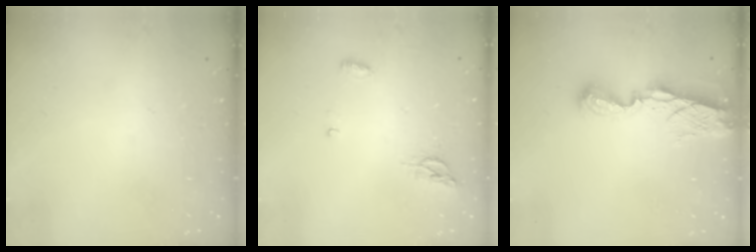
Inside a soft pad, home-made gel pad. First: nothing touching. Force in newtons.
{"total": 4.9, "press": 4.9, "slide": 0.6}
{"total": 8.4, "press": 8.4, "slide": 1.1}